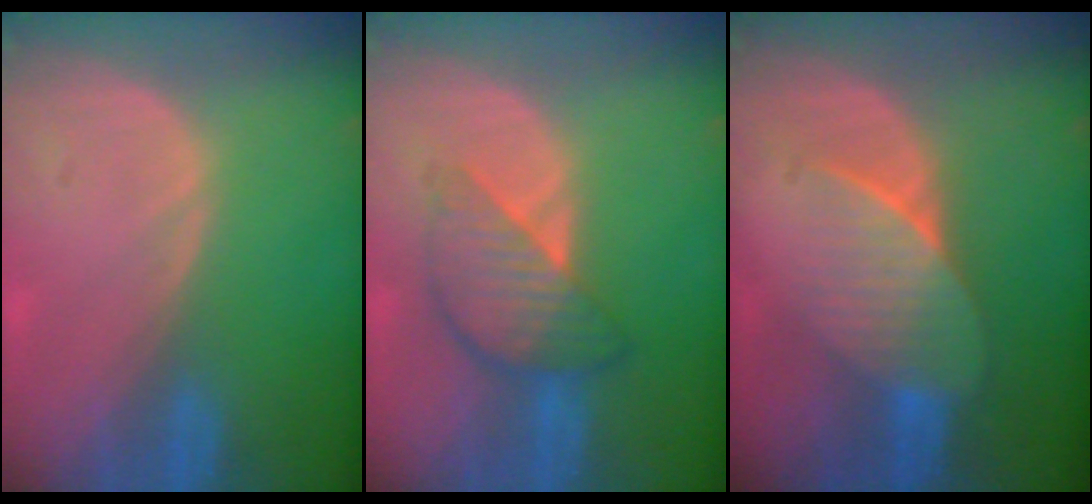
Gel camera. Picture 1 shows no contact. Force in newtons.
{"total": 6.4, "press": 6.4, "slide": 0.3}
{"total": 7.4, "press": 6.9, "slide": 2.6}